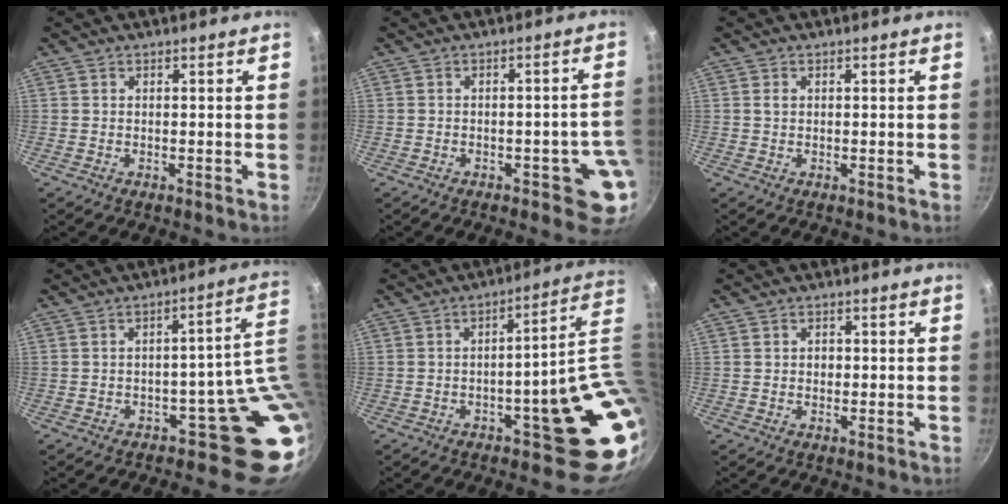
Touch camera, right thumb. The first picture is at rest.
{"total": 6.4, "force": [-2.0, 3.0, 5.3], "torque": [-0.020, 0.027, -0.021]}
{"total": 1.0, "force": [0.2, 0.7, 0.6], "torque": [-0.009, 0.002, 0.003]}
{"total": 8.3, "force": [1.0, 4.7, 6.7], "torque": [-0.028, 0.007, 0.016]}
{"total": 16.6, "force": [-0.5, 4.8, 15.9], "torque": [-0.147, 0.012, 0.006]}
{"total": 1.7, "force": [0.0, 1.5, 0.9], "torque": [-0.008, 0.003, -0.003]}